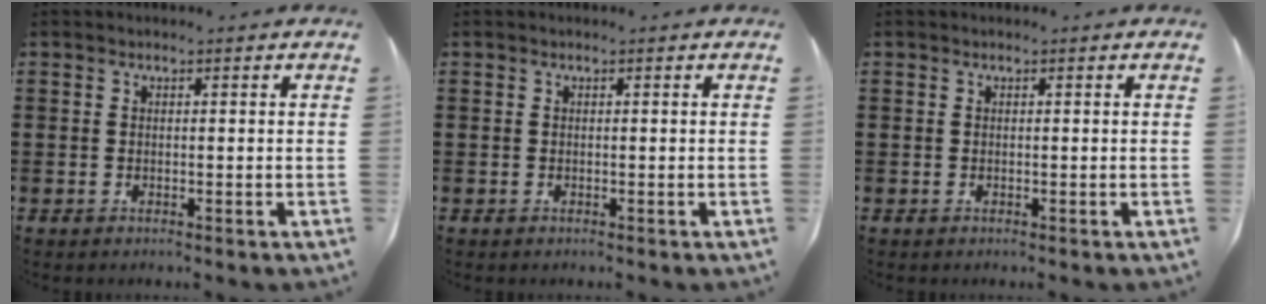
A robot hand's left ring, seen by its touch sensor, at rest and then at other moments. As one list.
[{"total": 0.0}, {"total": 0.0}]